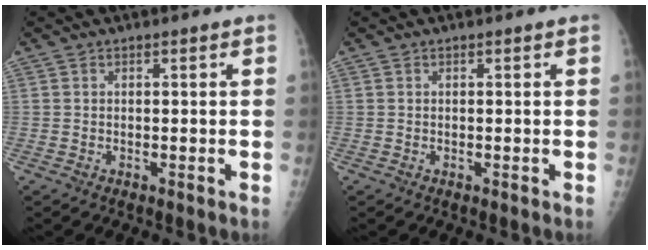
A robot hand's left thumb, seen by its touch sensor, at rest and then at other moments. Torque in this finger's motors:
{"motor_torque": [0.13, 0.00, 0.12, 0.07, 0.00]}